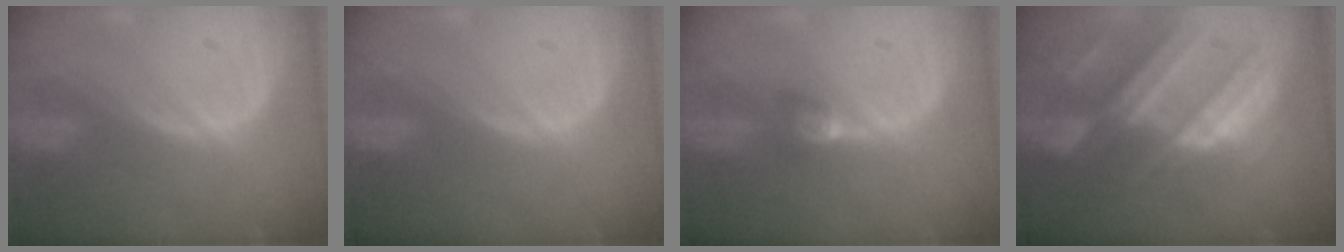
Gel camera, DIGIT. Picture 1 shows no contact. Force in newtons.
{"total": 0.0}
{"total": 2.7, "press": 2.5, "slide": 1.0}
{"total": 10.3, "press": 9.2, "slide": 4.7}